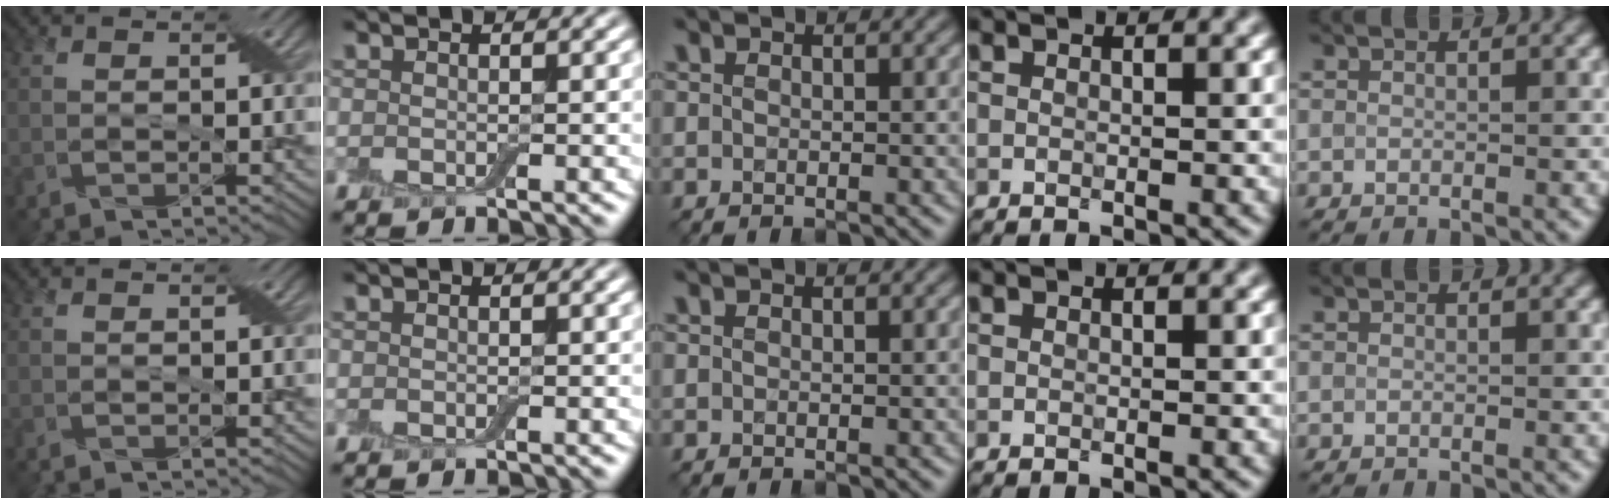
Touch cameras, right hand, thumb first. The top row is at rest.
{}